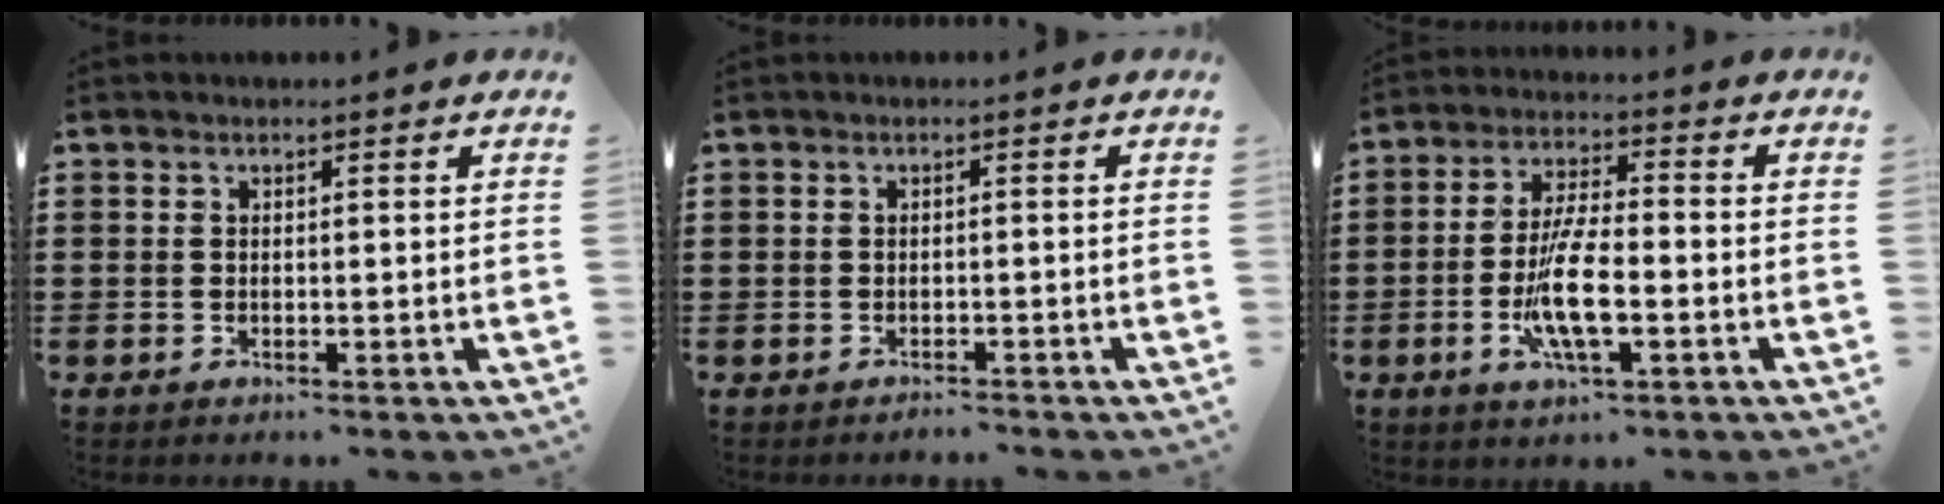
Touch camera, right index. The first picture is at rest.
{"total": 1.0, "force": [-0.9, 0.2, -0.2], "torque": [0.000, 0.005, -0.022]}
{"total": 8.9, "force": [-2.5, 2.5, 8.2], "torque": [-0.166, -0.009, -0.045]}